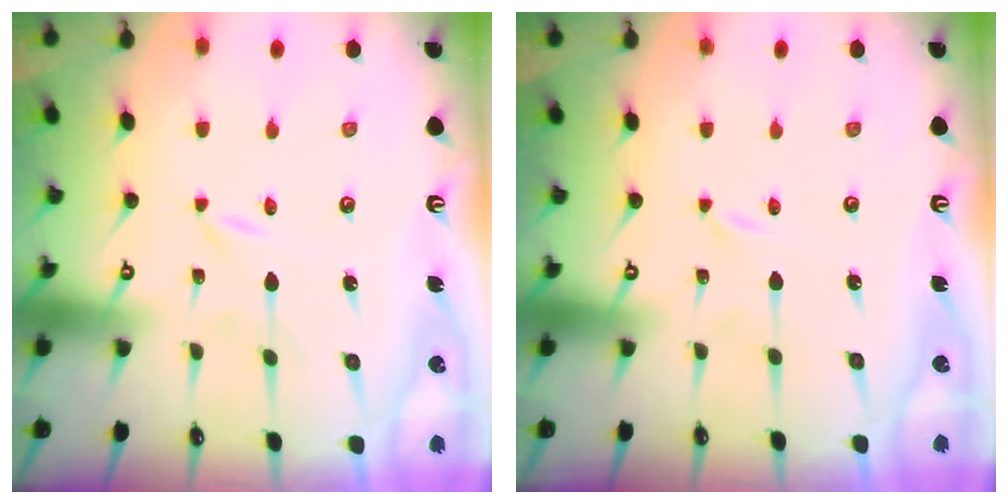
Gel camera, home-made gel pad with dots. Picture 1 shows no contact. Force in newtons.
{"total": 0.0}